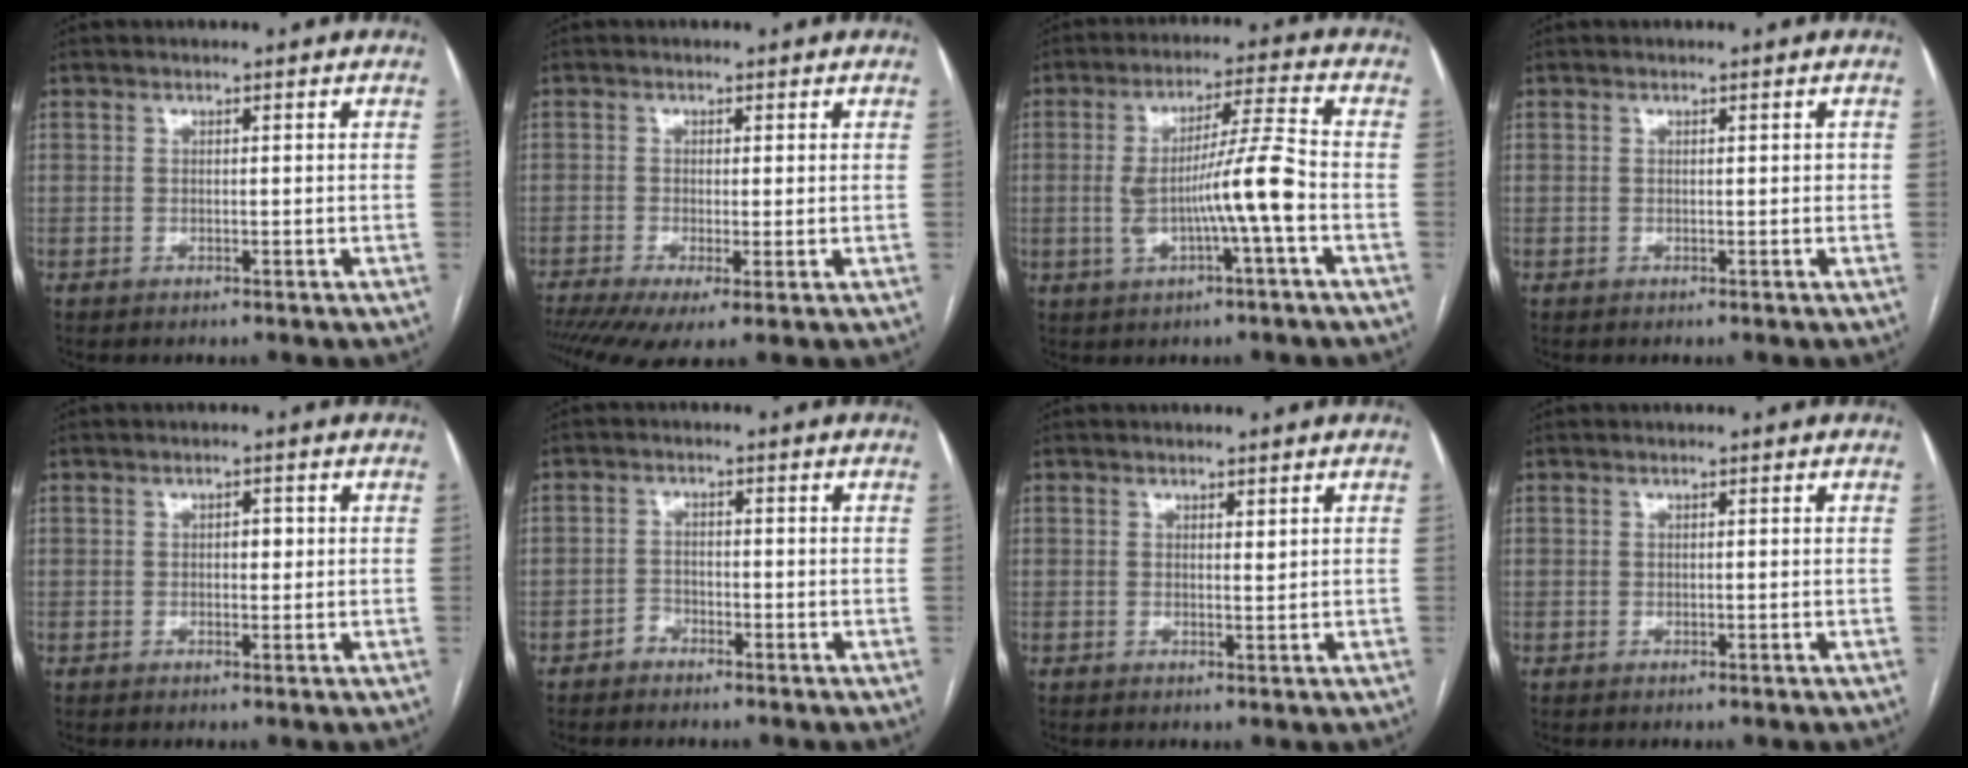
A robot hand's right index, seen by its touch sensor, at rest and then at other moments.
{"total": 7.9, "force": [-3.9, 2.1, 6.6], "torque": [-0.125, -0.014, -0.069]}
{"total": 9.7, "force": [-1.9, -0.3, 9.5], "torque": [-0.174, 0.012, -0.032]}
{"total": 0.7, "force": [0.1, 0.4, 0.5], "torque": [-0.007, 0.001, 0.003]}
{"total": 1.6, "force": [0.2, 0.8, 1.3], "torque": [-0.017, 0.004, 0.002]}
{"total": 1.9, "force": [-1.5, 1.1, 0.2], "torque": [-0.002, 0.006, -0.029]}
{"total": 0.7, "force": [0.5, 0.1, 0.6], "torque": [-0.010, -0.004, 0.008]}
{"total": 0.0}